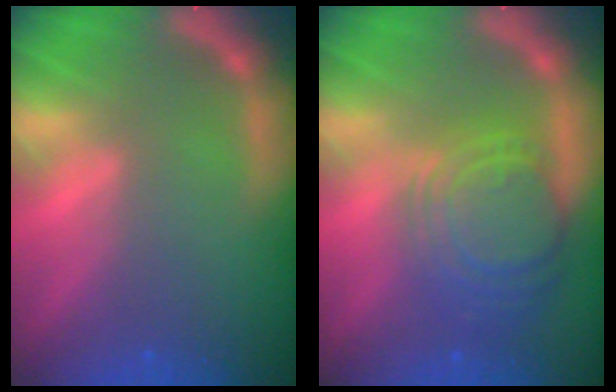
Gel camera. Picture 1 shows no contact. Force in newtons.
{"total": 9.1}